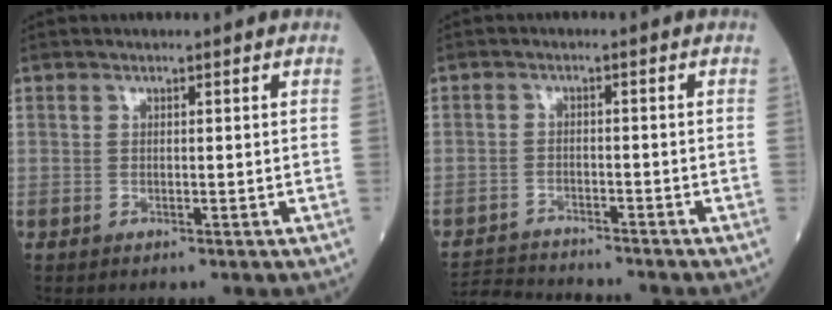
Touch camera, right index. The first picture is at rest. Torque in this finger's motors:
{"motor_torque": [-1.09, 0.34, -1.05, -0.21]}